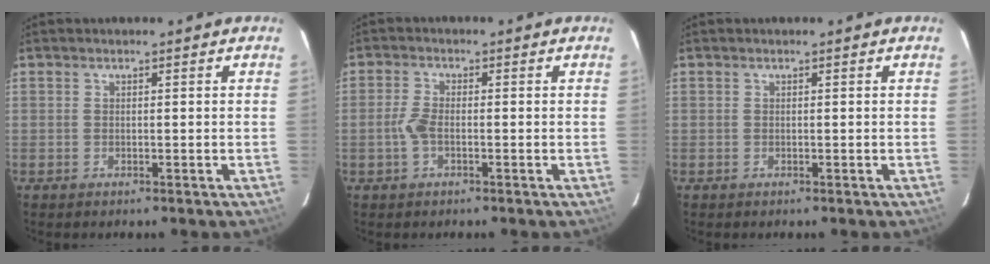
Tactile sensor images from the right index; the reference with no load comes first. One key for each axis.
{"total": 3.1, "fx": -0.9, "fy": 1.3, "fz": 2.6, "tx": -0.063, "ty": 0.005, "tz": -0.018}
{"total": 0.0}